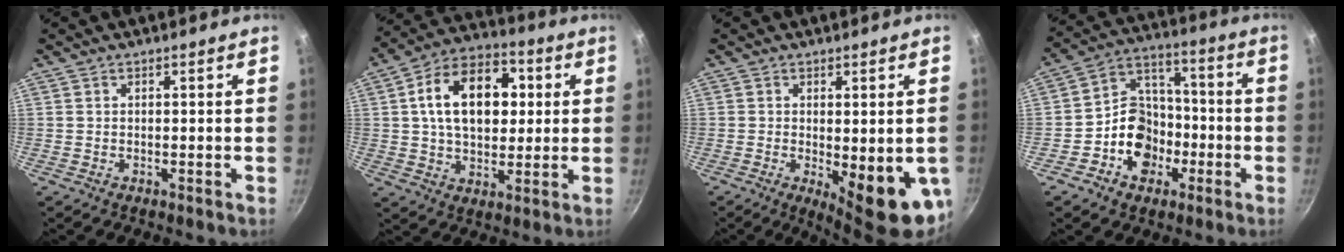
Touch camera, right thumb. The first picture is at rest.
{"total": 17.9, "force": [3.3, 11.8, 13.0], "torque": [-0.175, 0.018, 0.042]}
{"total": 12.5, "force": [-2.6, 4.2, 11.4], "torque": [-0.130, -0.013, -0.021]}
{"total": 12.6, "force": [-4.4, 10.2, 6.0], "torque": [-0.060, 0.052, -0.084]}